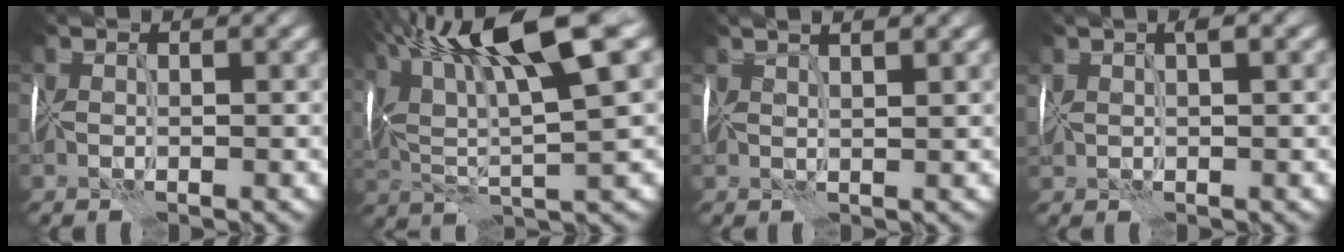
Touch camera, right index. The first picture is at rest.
{"total": 12.1, "force": [5.5, 2.6, 10.5], "torque": [-0.200, 0.022, 0.094]}
{"total": 3.5, "force": [2.5, 1.1, 2.3], "torque": [-0.021, 0.028, 0.023]}
{"total": 2.8, "force": [0.8, 1.6, 2.2], "torque": [-0.026, 0.010, 0.009]}